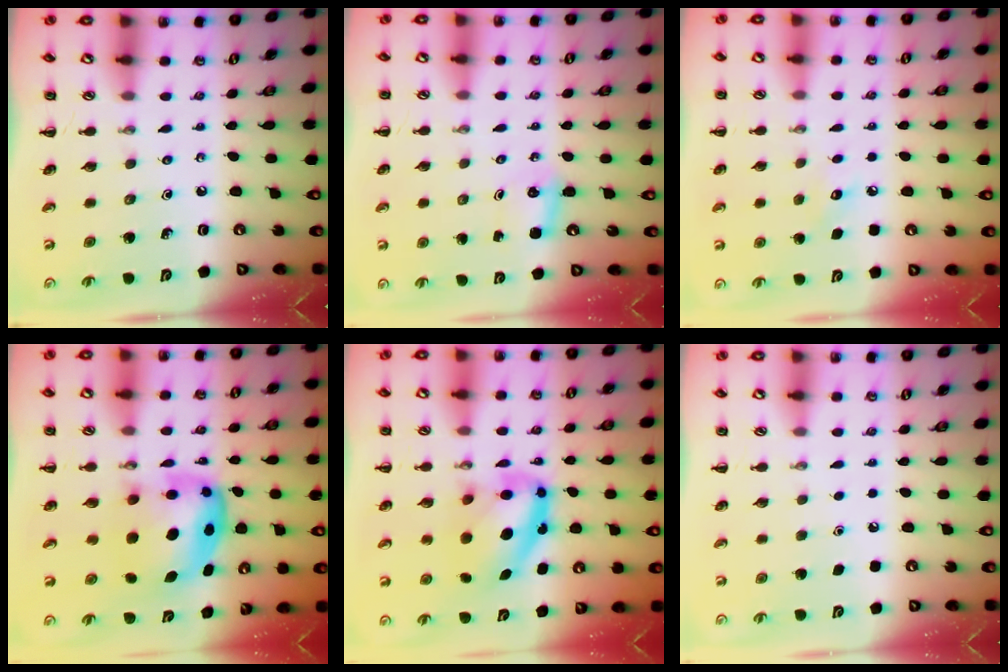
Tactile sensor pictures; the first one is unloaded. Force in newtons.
{"total": 3.5, "press": 3.3, "slide": 0.9}
{"total": 5.8, "press": 5.6, "slide": 1.6}
{"total": 6.6, "press": 6.4, "slide": 1.6}
{"total": 10.8, "press": 10.6, "slide": 2.5}
{"total": 1.7, "press": 1.7, "slide": 0.1}